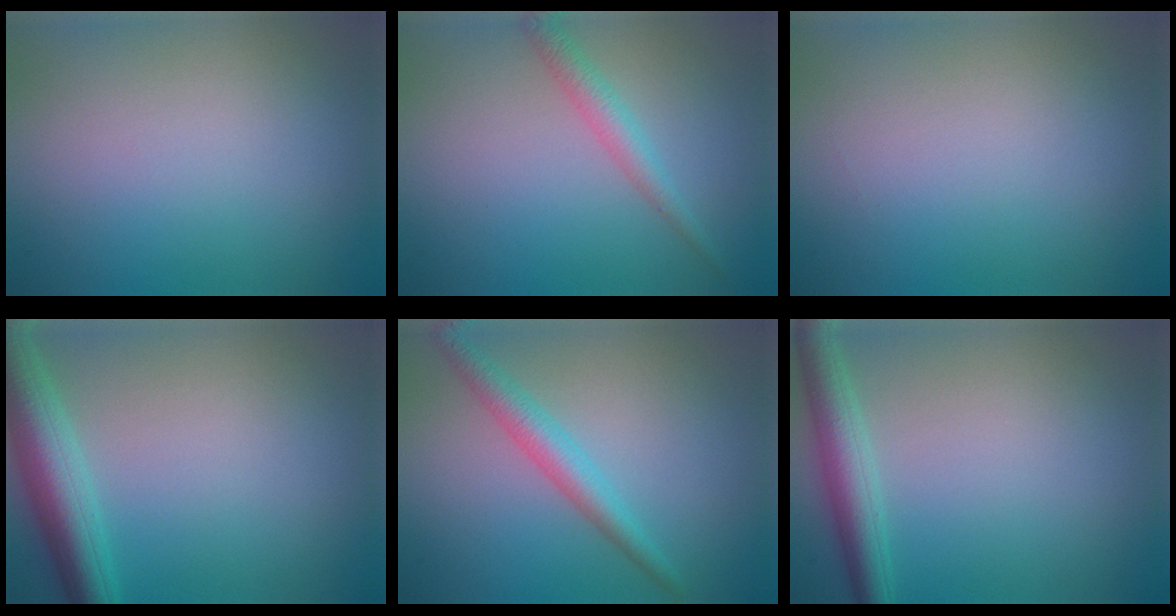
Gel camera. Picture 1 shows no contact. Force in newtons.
{"total": 2.1, "press": 2.1, "slide": 0.1}
{"total": 0.0}
{"total": 5.6, "press": 5.6, "slide": 0.3}
{"total": 3.0, "press": 3.0, "slide": 0.0}
{"total": 3.8, "press": 3.8, "slide": 0.1}